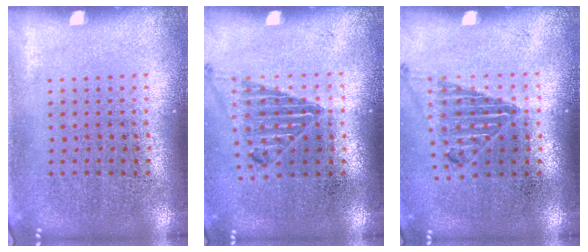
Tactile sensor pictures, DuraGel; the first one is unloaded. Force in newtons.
{"total": 1.0, "press": 1.0, "slide": 0.2}
{"total": 1.0, "press": 1.0, "slide": 0.2}